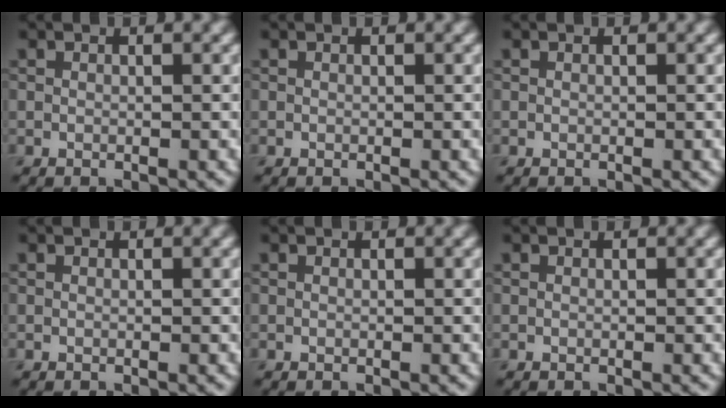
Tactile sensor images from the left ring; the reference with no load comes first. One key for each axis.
{"total": 0.0}
{"total": 0.0}
{"total": 0.0}
{"total": 0.0}
{"total": 0.0}